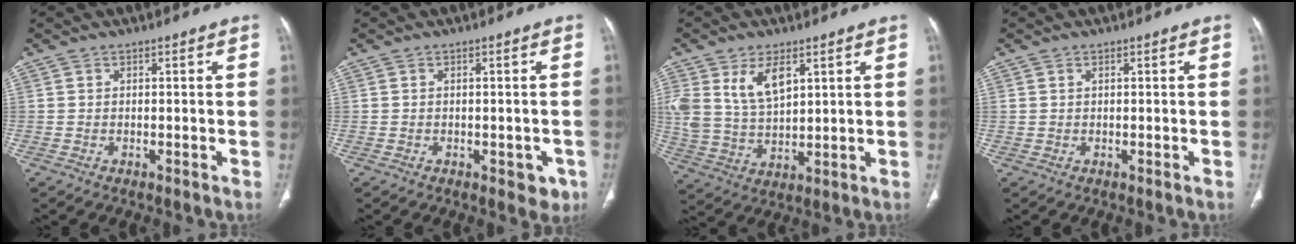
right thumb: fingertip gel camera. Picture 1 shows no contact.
{"total": 3.2, "force": [-1.2, 1.9, 2.3], "torque": [-0.008, 0.002, -0.009]}
{"total": 10.6, "force": [4.9, 5.7, 7.4], "torque": [-0.135, -0.018, 0.108]}
{"total": 0.5, "force": [0.3, 0.2, 0.3], "torque": [-0.009, 0.004, 0.009]}